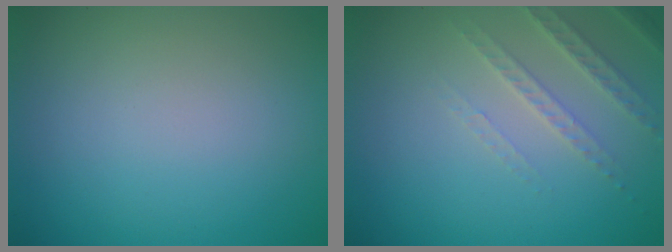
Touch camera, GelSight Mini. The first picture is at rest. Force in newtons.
{"total": 2.5, "press": 2.4, "slide": 0.7}